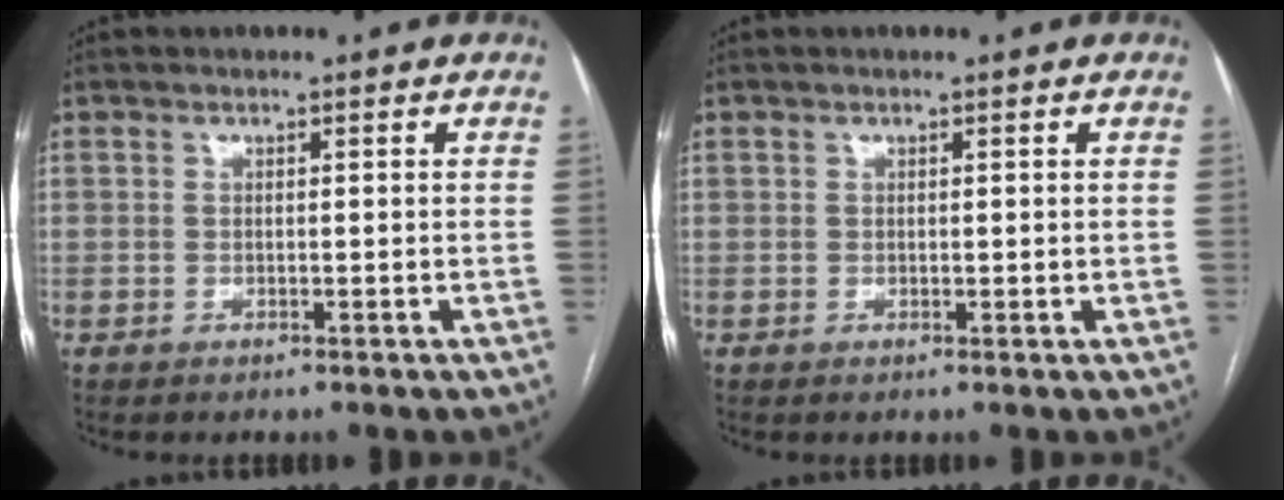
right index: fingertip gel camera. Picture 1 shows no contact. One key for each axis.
{"total": 0.6, "fx": 0.4, "fy": 0.3, "fz": 0.3, "tx": 0.001, "ty": -0.002, "tz": 0.005}